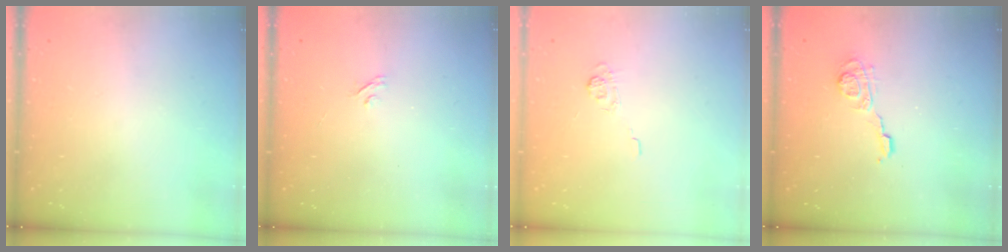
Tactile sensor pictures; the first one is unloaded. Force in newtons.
{"total": 2.2, "press": 1.9, "slide": 1.1}
{"total": 3.6, "press": 3.3, "slide": 1.5}
{"total": 5.3, "press": 5.2, "slide": 0.8}